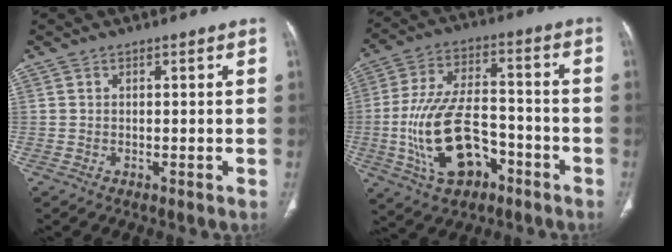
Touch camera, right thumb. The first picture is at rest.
{"total": 16.9, "force": [-5.8, 9.5, 12.8], "torque": [-0.234, 0.038, -0.095]}